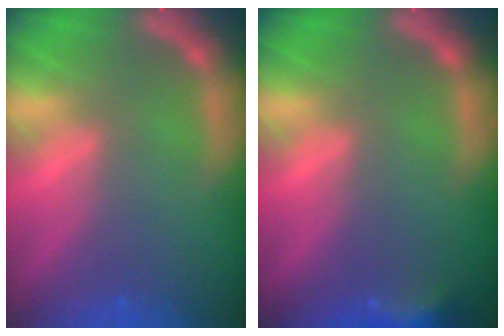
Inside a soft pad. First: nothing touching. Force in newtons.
{"total": 3.4}